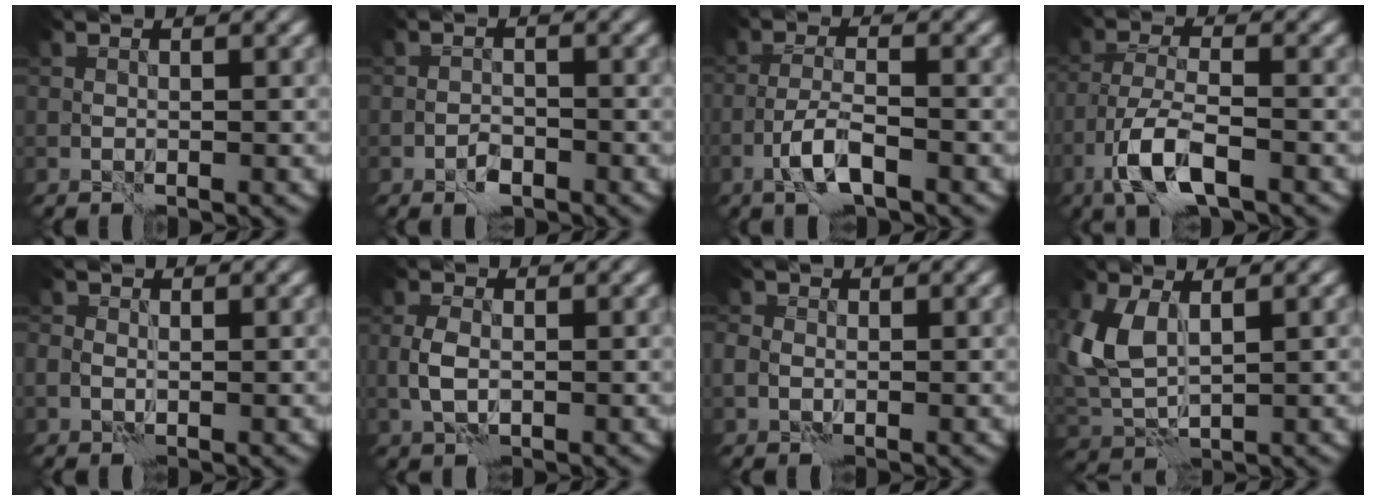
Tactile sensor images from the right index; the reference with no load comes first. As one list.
[{"total": 1.4, "force": [-0.9, 0.6, 0.8], "torque": [-0.011, 0.001, -0.018]}, {"total": 3.2, "force": [-1.8, 0.6, 2.6], "torque": [-0.054, 0.005, -0.041]}, {"total": 5.4, "force": [-3.0, 1.6, 4.2], "torque": [-0.084, -0.002, -0.063]}, {"total": 1.4, "force": [0.3, 1.1, 0.8], "torque": [-0.005, 0.000, 0.002]}, {"total": 2.0, "force": [0.0, 1.2, 1.7], "torque": [-0.040, -0.001, -0.002]}, {"total": 2.0, "force": [0.1, 1.7, 1.1], "torque": [-0.016, 0.001, -0.005]}, {"total": 5.4, "force": [1.7, 3.0, 4.2], "torque": [-0.110, 0.000, 0.035]}]